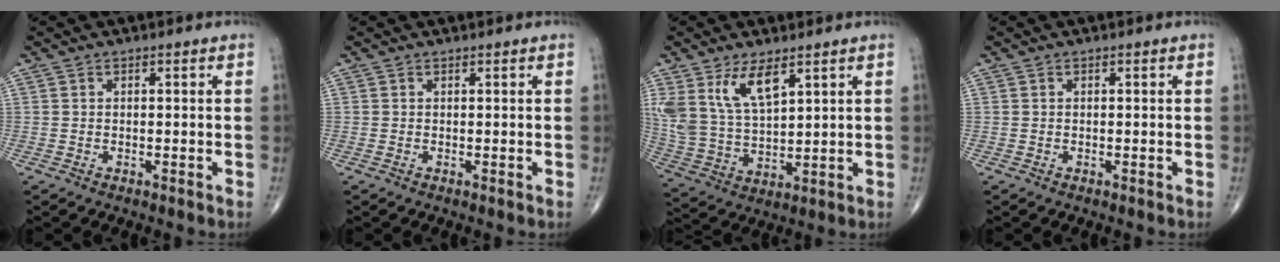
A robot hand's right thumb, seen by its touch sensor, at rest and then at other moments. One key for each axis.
{"total": 0.0}
{"total": 11.4, "fx": 6.2, "fy": 5.2, "fz": 8.0, "tx": -0.151, "ty": -0.025, "tz": 0.136}
{"total": 0.0}